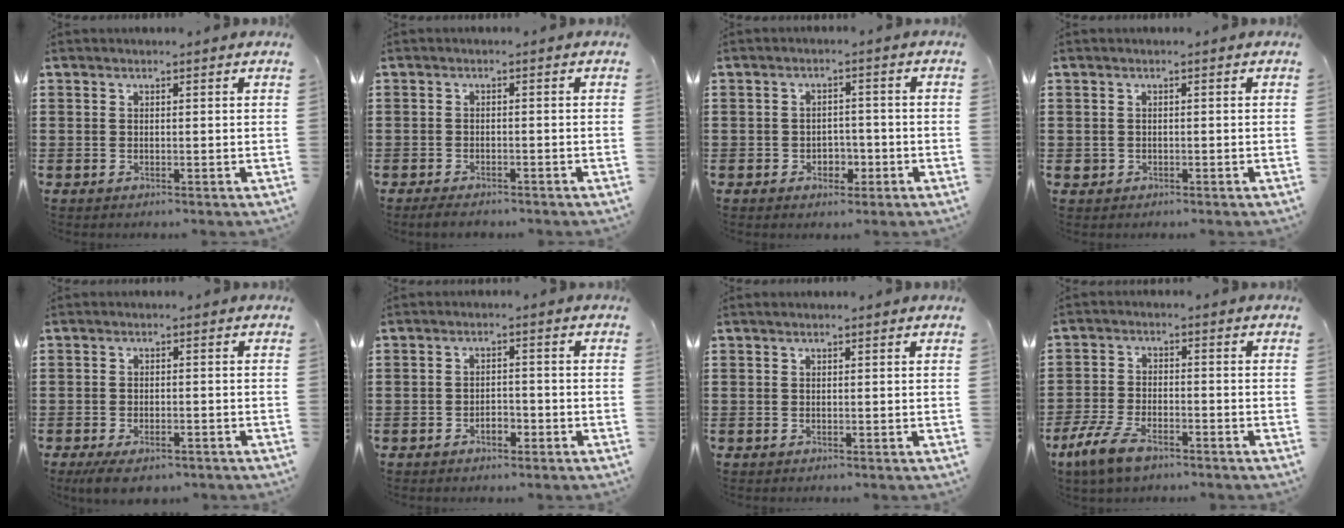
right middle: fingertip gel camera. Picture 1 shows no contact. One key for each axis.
{"total": 1.7, "fx": -1.6, "fy": 0.2, "fz": 0.5, "tx": -0.012, "ty": -0.002, "tz": -0.031}
{"total": 2.6, "fx": -1.3, "fy": 1.9, "fz": 1.2, "tx": -0.026, "ty": 0.004, "tz": -0.030}
{"total": 0.7, "fx": -0.1, "fy": 0.6, "fz": 0.1, "tx": -0.003, "ty": 0.006, "tz": -0.005}
{"total": 2.6, "fx": -2.0, "fy": 0.8, "fz": 1.4, "tx": -0.032, "ty": 0.000, "tz": -0.043}
{"total": 2.6, "fx": -1.7, "fy": 1.2, "fz": 1.5, "tx": -0.030, "ty": 0.005, "tz": -0.036}
{"total": 0.0}
{"total": 6.7, "fx": -4.4, "fy": 2.7, "fz": 4.3, "tx": -0.110, "ty": -0.005, "tz": -0.087}